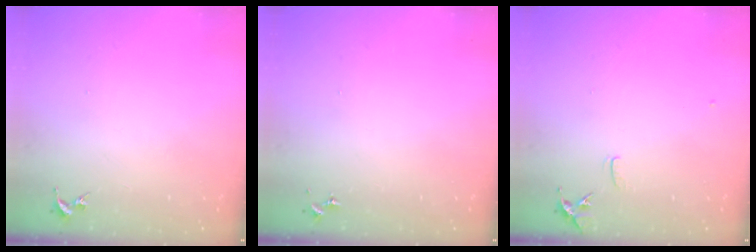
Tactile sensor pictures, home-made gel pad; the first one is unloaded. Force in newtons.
{"total": 0.0}
{"total": 7.1, "press": 7.0, "slide": 0.6}